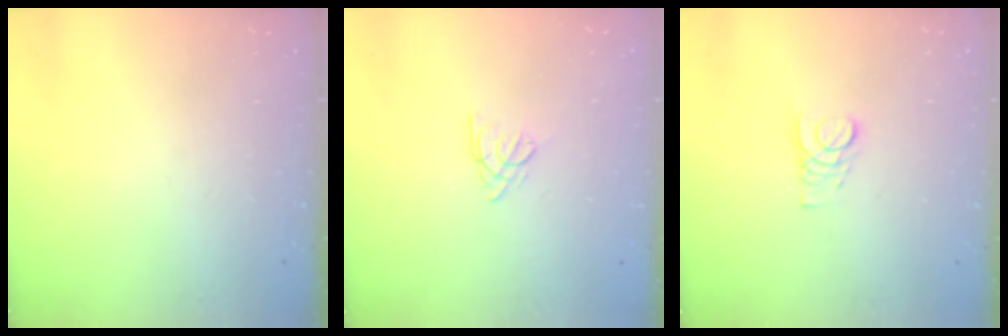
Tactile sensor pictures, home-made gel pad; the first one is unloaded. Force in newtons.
{"total": 2.5, "press": 2.5, "slide": 0.7}
{"total": 3.4, "press": 3.4, "slide": 0.5}